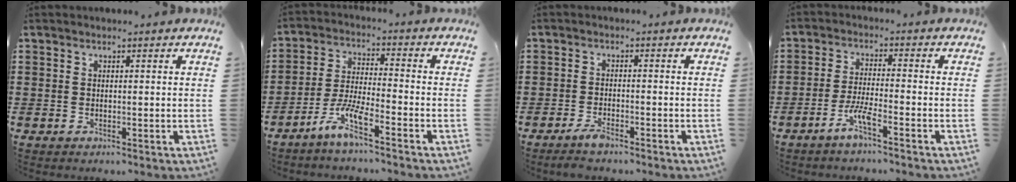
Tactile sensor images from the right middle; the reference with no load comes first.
{"total": 6.6, "force": [-4.6, 0.7, 4.6], "torque": [-0.101, -0.008, -0.090]}
{"total": 2.5, "force": [-1.9, 0.5, 1.5], "torque": [-0.039, -0.003, -0.040]}
{"total": 4.2, "force": [-2.7, 0.3, 3.2], "torque": [-0.068, -0.002, -0.052]}